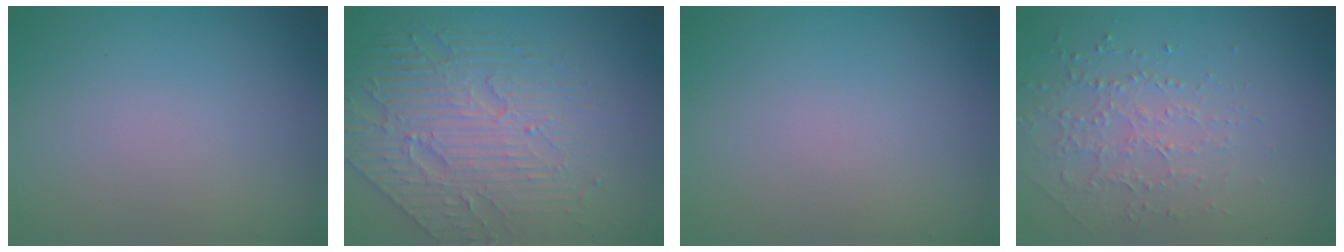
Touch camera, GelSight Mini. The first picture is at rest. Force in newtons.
{"total": 6.0, "press": 4.9, "slide": 3.5}
{"total": 0.0}
{"total": 1.7, "press": 1.5, "slide": 0.8}